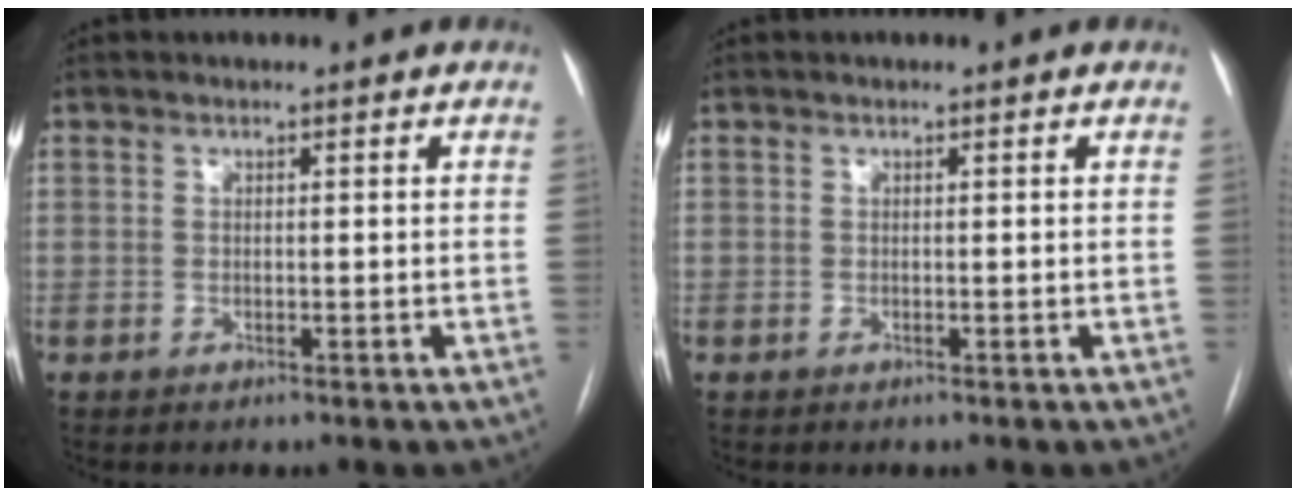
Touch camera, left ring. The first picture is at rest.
{"total": 0.0}